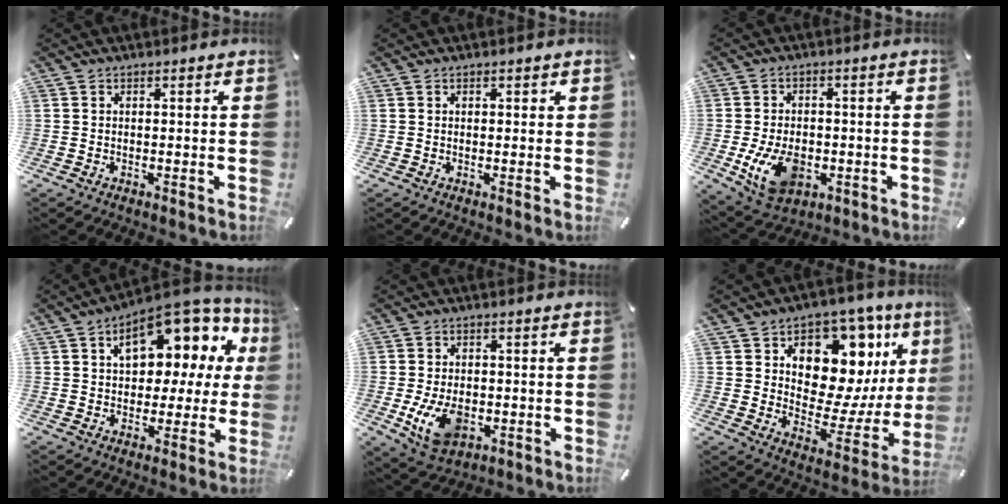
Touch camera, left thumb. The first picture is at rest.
{"total": 0.7, "force": [0.2, 0.6, 0.4], "torque": [0.000, 0.001, 0.000]}
{"total": 11.5, "force": [-3.0, 7.8, 7.8], "torque": [-0.159, -0.001, -0.052]}
{"total": 13.8, "force": [6.8, 8.2, 8.7], "torque": [-0.116, -0.052, 0.117]}
{"total": 10.1, "force": [-2.5, 6.7, 7.1], "torque": [-0.140, -0.003, -0.044]}
{"total": 15.0, "force": [8.1, 9.9, 7.8], "torque": [-0.104, -0.077, 0.140]}